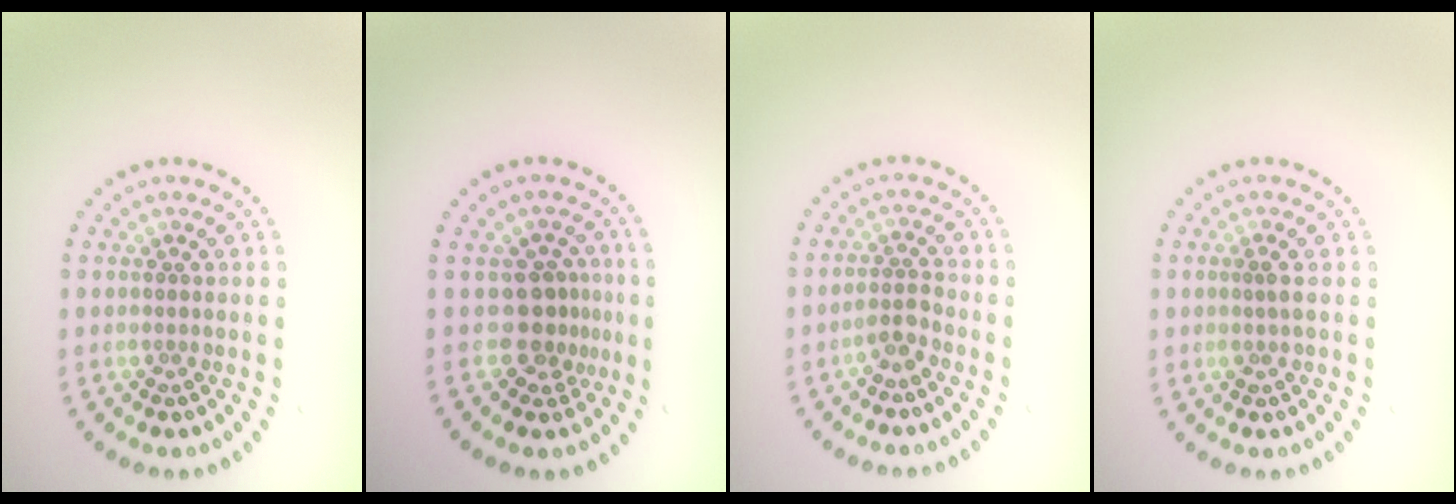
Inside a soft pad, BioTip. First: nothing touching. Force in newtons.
{"total": 2.6, "press": 1.9, "slide": 1.8}
{"total": 1.8, "press": 1.4, "slide": 1.2}
{"total": 1.1, "press": 0.9, "slide": 0.7}